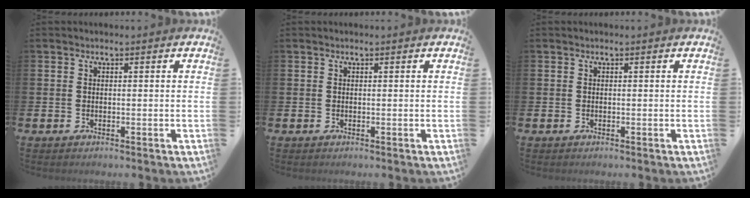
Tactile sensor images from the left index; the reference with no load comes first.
{"total": 0.0}
{"total": 0.0}